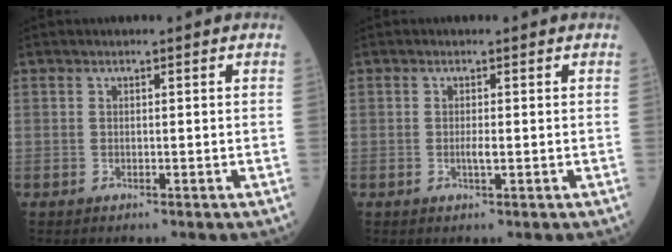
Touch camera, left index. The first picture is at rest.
{"total": 1.1, "force": [0.0, 0.1, 1.1], "torque": [-0.024, -0.002, 0.000]}